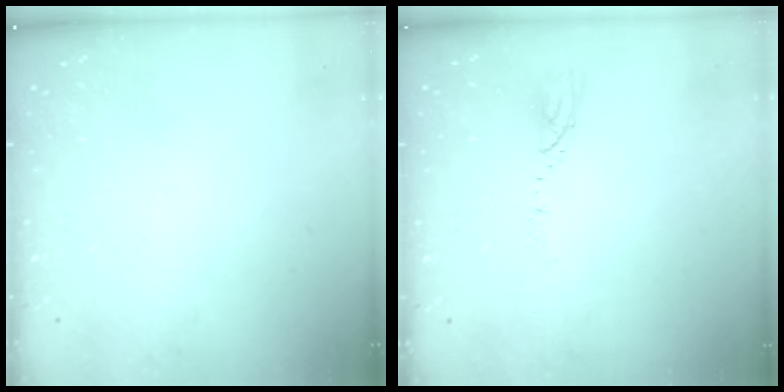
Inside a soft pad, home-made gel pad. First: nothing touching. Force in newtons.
{"total": 3.3, "press": 3.3, "slide": 0.3}